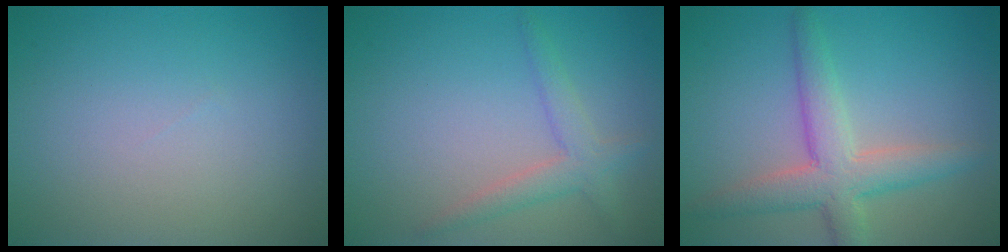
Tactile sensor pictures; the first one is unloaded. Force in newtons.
{"total": 2.4, "press": 2.4, "slide": 0.2}
{"total": 4.8, "press": 4.8, "slide": 0.1}